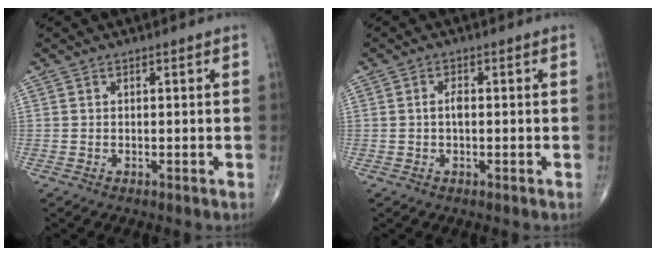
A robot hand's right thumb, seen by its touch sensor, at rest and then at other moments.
{"total": 1.9, "force": [0.0, 0.8, 1.7], "torque": [-0.032, 0.003, -0.002]}